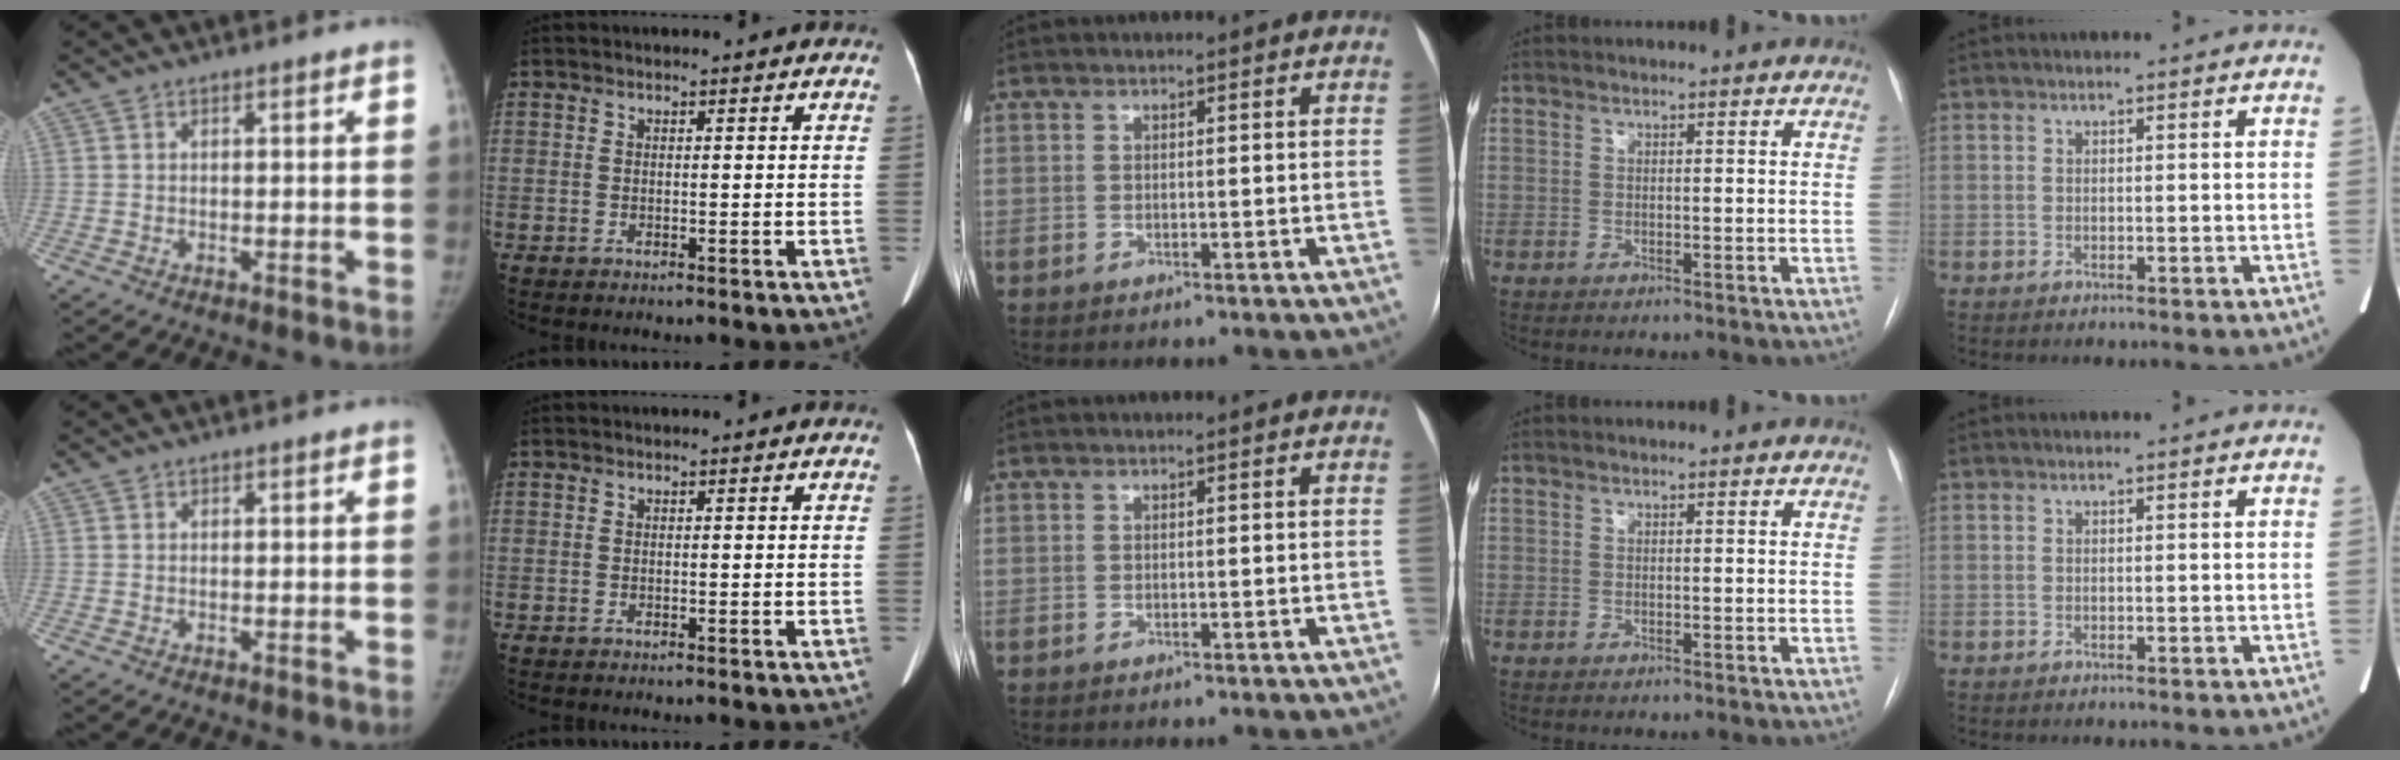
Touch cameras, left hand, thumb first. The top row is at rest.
{}